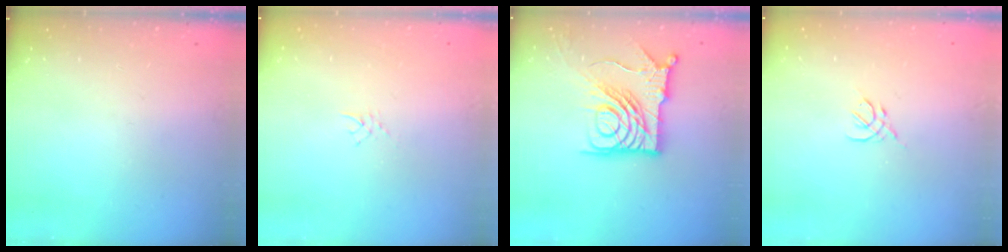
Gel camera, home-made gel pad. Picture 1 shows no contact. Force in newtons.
{"total": 2.4, "press": 2.4, "slide": 0.4}
{"total": 15.4, "press": 15.3, "slide": 1.7}
{"total": 2.6, "press": 2.5, "slide": 0.7}